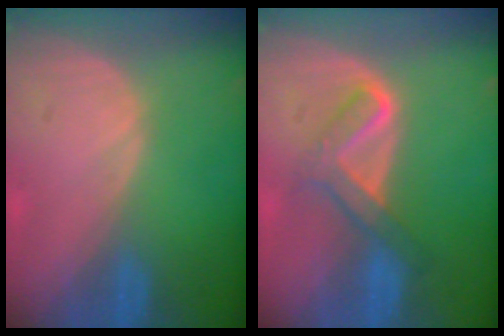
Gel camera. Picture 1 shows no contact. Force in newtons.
{"total": 5.2, "press": 5.2, "slide": 0.4}